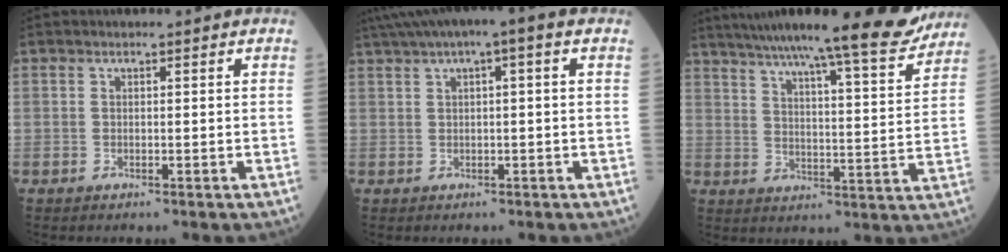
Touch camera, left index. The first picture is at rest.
{"total": 7.0, "force": [3.5, 0.5, 6.0], "torque": [-0.105, 0.035, 0.056]}
{"total": 19.6, "force": [17.3, 0.6, 9.3], "torque": [-0.138, -0.023, 0.237]}